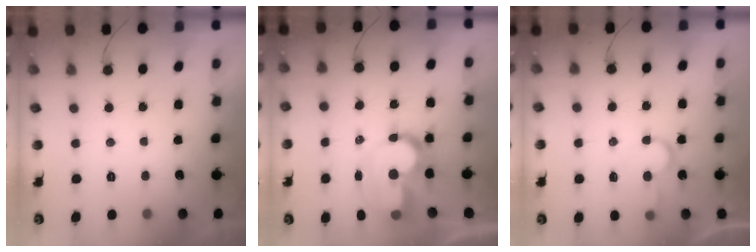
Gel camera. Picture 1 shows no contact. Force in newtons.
{"total": 11.8, "press": 11.8, "slide": 1.0}
{"total": 6.1, "press": 6.1, "slide": 0.5}